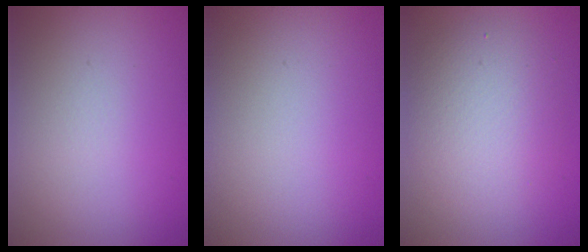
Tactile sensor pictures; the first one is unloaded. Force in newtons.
{"total": 0.0}
{"total": 4.4, "press": 4.4, "slide": 0.3}